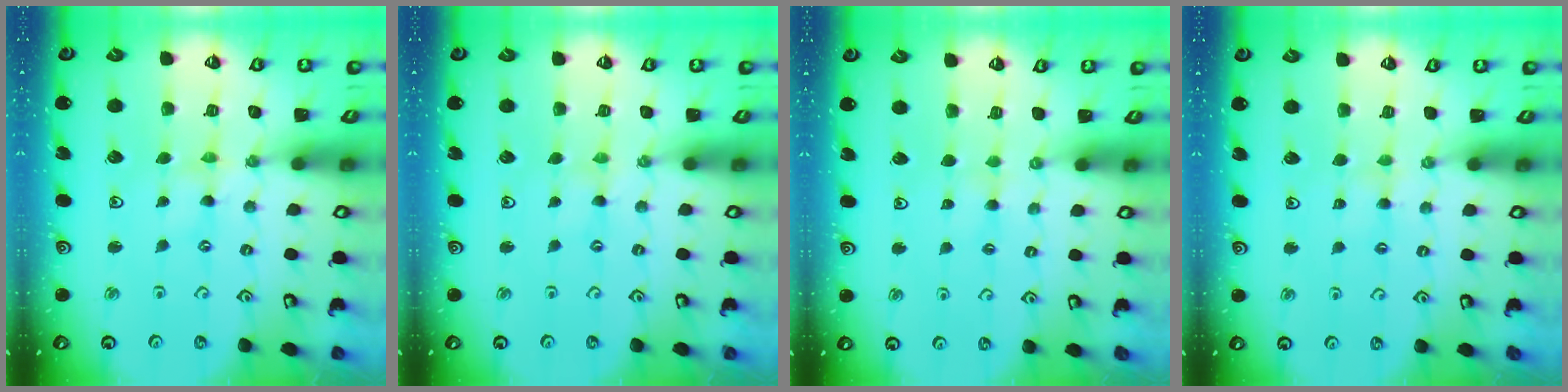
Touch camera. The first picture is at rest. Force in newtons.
{"total": 0.0}
{"total": 1.0, "press": 1.0, "slide": 0.3}
{"total": 2.3, "press": 2.3, "slide": 0.4}